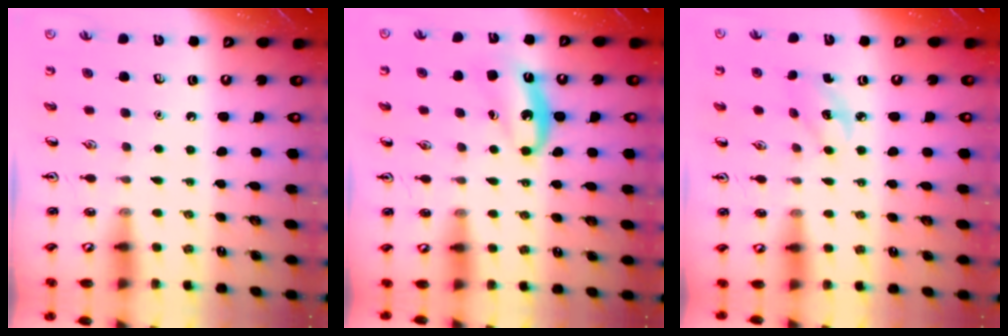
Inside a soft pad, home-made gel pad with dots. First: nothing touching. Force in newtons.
{"total": 7.7, "press": 7.5, "slide": 1.9}
{"total": 2.8, "press": 2.7, "slide": 0.9}